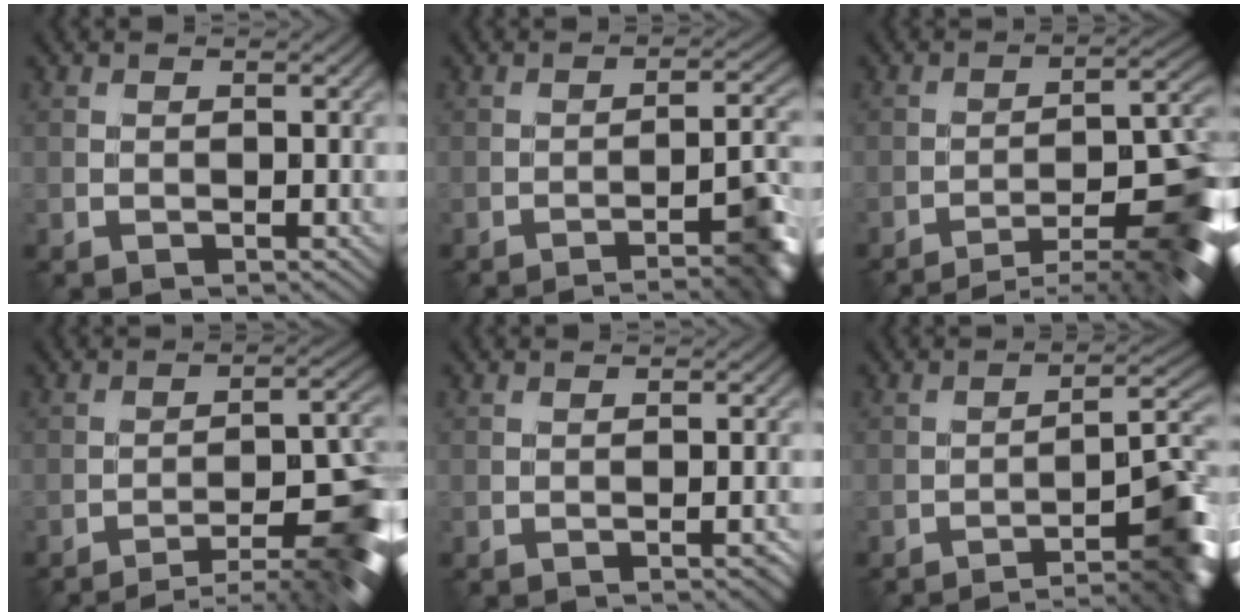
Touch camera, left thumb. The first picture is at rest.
{"total": 7.6, "force": [-4.4, 1.4, 6.1], "torque": [-0.073, 0.003, -0.064]}
{"total": 11.2, "force": [-7.6, 2.5, 7.9], "torque": [-0.110, 0.003, -0.104]}
{"total": 10.0, "force": [-6.7, 2.2, 7.1], "torque": [-0.096, 0.004, -0.087]}
{"total": 1.2, "force": [-0.6, 0.1, 1.0], "torque": [-0.013, 0.002, -0.009]}
{"total": 10.5, "force": [-6.5, 2.2, 8.0], "torque": [-0.103, 0.013, -0.093]}